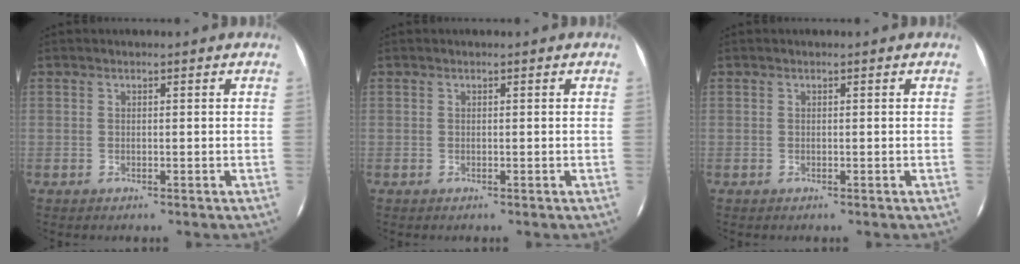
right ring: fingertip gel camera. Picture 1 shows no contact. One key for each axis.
{"total": 0.0}
{"total": 0.0}